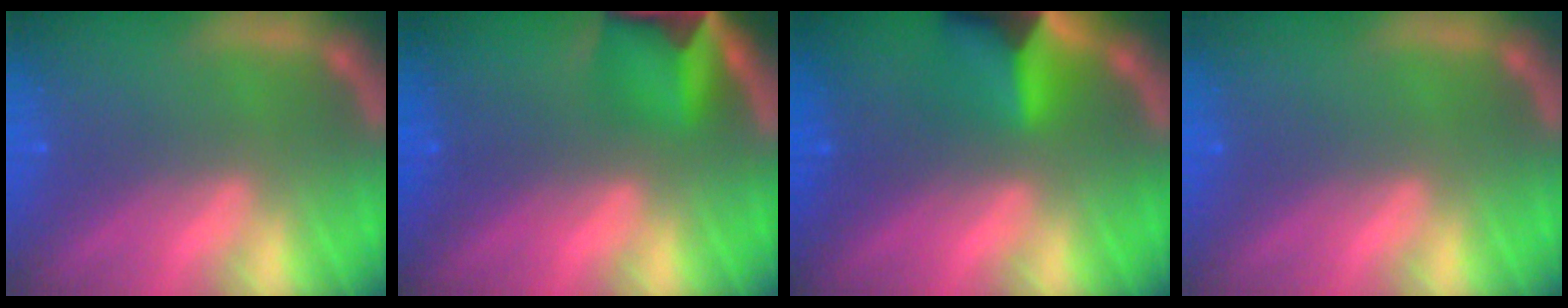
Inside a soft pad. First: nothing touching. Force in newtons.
{"total": 6.4}
{"total": 6.4}
{"total": 0.0}